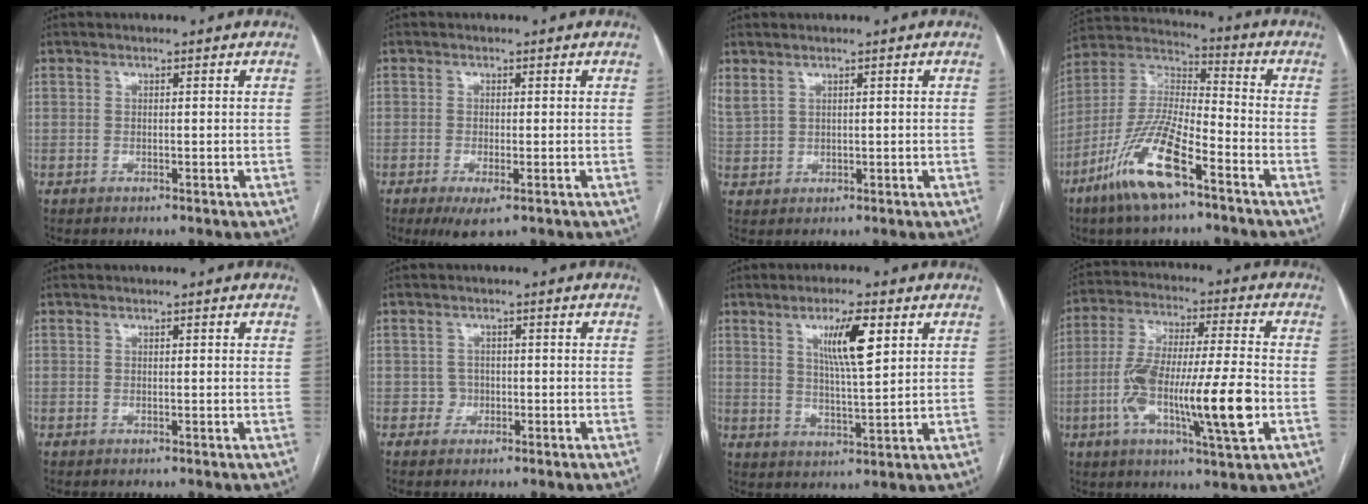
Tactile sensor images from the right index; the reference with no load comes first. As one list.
[{"total": 3.7, "force": [-1.9, 0.9, 3.1], "torque": [-0.046, -0.008, -0.025]}, {"total": 2.8, "force": [2.0, 1.3, 1.5], "torque": [-0.046, 0.014, 0.057]}, {"total": 14.8, "force": [-8.3, 3.3, 11.8], "torque": [-0.246, -0.012, -0.158]}, {"total": 0.6, "force": [0.3, 0.1, 0.5], "torque": [-0.009, 0.002, 0.002]}, {"total": 1.7, "force": [-0.6, 1.6, 0.0], "torque": [0.010, 0.009, -0.013]}, {"total": 7.9, "force": [3.4, 0.8, 7.1], "torque": [-0.127, -0.002, 0.059]}, {"total": 17.8, "force": [-4.3, 1.9, 17.2], "torque": [-0.319, -0.002, -0.071]}]